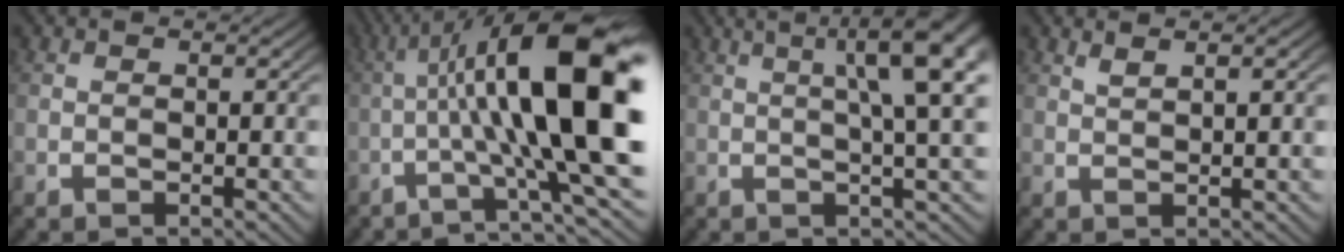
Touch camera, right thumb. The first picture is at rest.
{"total": 14.8, "force": [-0.4, 5.8, 13.6], "torque": [-0.211, -0.016, -0.001]}
{"total": 10.3, "force": [4.2, 4.1, 8.5], "torque": [-0.087, 0.030, 0.043]}
{"total": 1.5, "force": [1.2, 0.1, 0.9], "torque": [-0.016, 0.003, 0.026]}